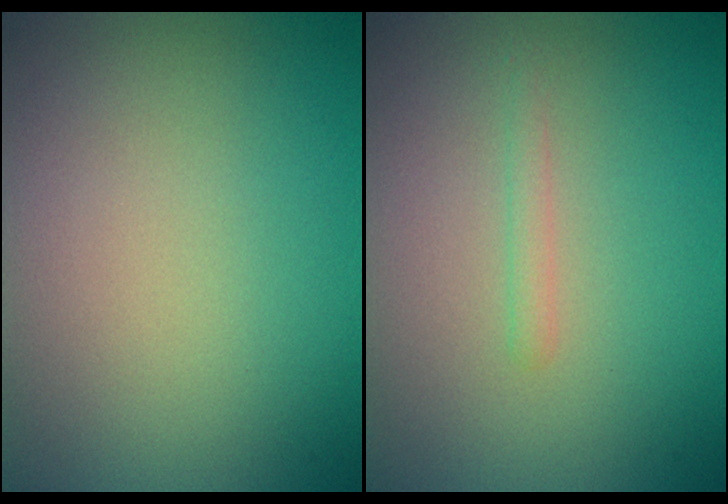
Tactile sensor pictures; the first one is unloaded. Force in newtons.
{"total": 0.8, "press": 0.8, "slide": 0.0}